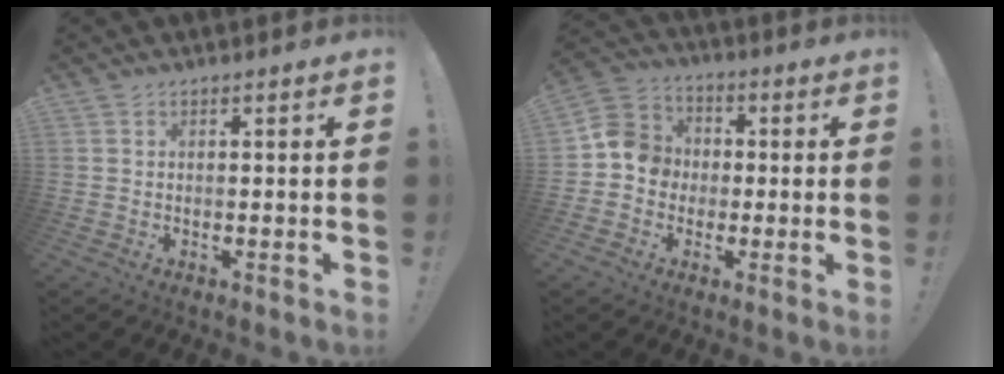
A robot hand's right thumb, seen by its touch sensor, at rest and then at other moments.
{"total": 9.5, "force": [-2.0, 8.8, 3.2], "torque": [-0.043, 0.033, -0.030]}